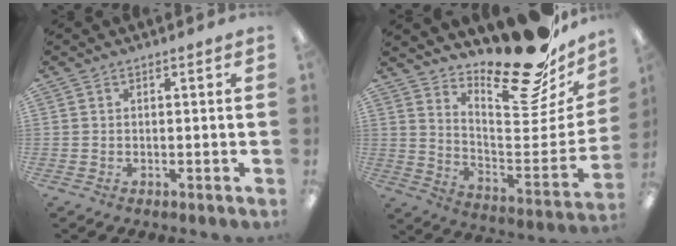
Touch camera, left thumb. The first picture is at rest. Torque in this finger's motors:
{"motor_torque": [0.87, 1.29, 1.36, -1.41, 0.08]}